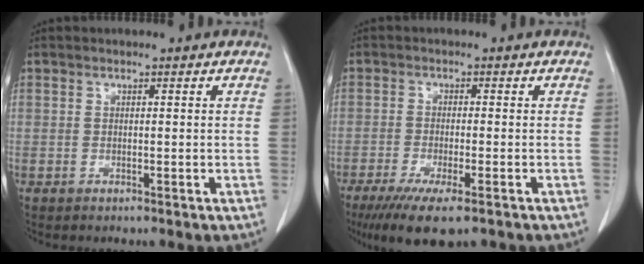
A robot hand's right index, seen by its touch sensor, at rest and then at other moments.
{"total": 8.6, "force": [-5.7, 1.6, 6.3], "torque": [-0.099, -0.021, -0.087]}